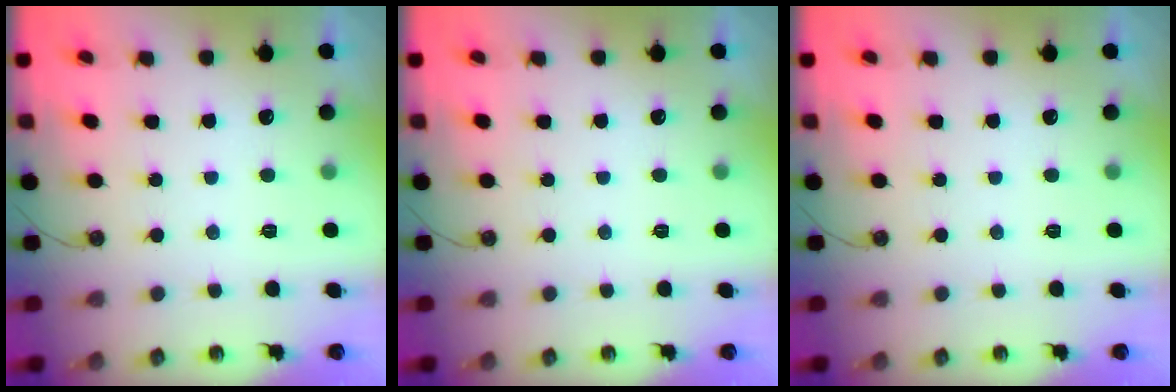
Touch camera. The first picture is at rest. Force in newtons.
{"total": 0.0}
{"total": 0.0}